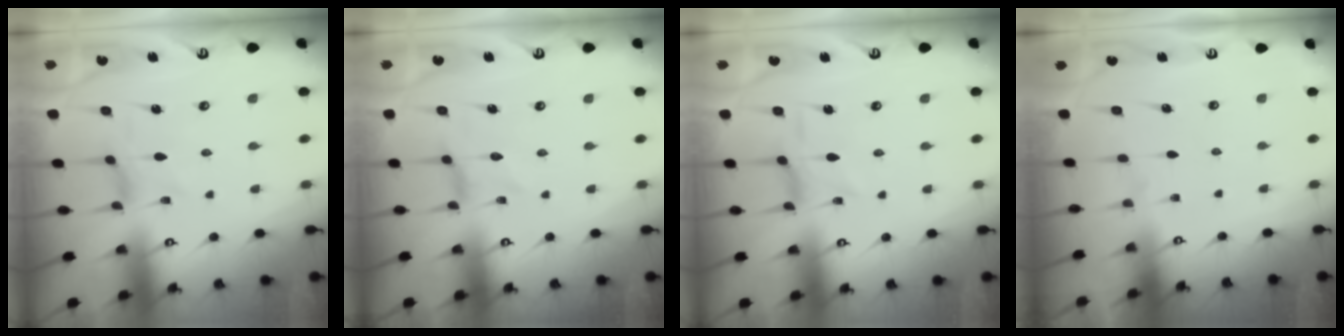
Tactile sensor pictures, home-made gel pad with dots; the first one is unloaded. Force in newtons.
{"total": 0.0}
{"total": 1.5, "press": 1.3, "slide": 0.6}
{"total": 0.0}